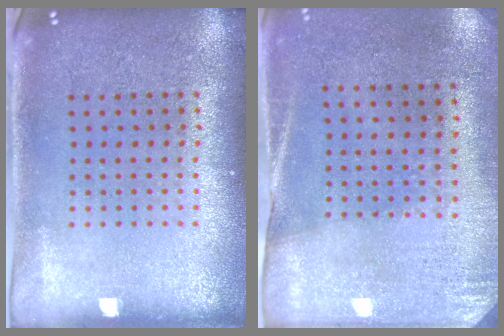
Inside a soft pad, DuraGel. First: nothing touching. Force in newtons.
{"total": 2.6, "press": 2.2, "slide": 1.3}